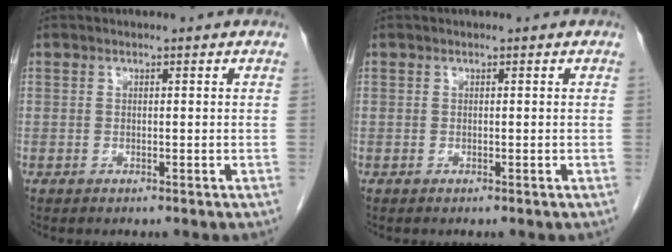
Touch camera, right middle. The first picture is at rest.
{"total": 0.0}